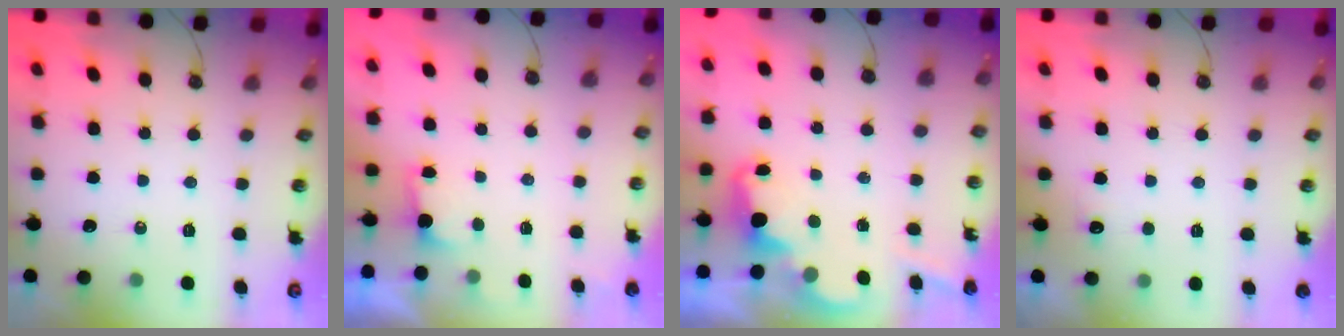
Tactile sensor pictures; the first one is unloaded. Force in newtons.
{"total": 1.8, "press": 1.5, "slide": 0.9}
{"total": 2.4, "press": 2.4, "slide": 0.5}
{"total": 4.3, "press": 4.1, "slide": 1.2}